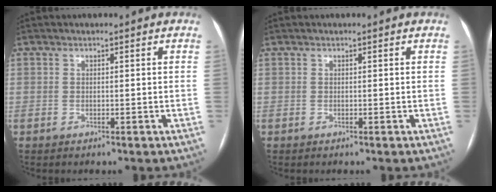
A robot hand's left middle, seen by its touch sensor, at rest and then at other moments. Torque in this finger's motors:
{"motor_torque": [-0.02, 0.00, 0.00, 0.00]}